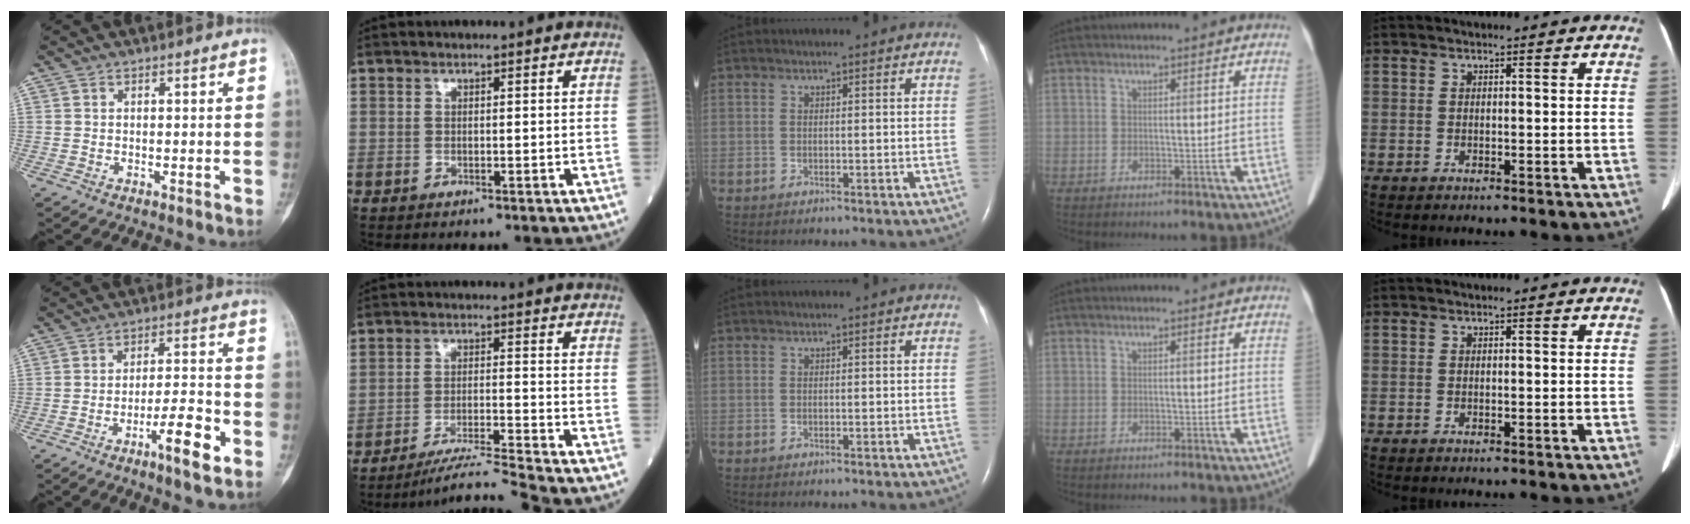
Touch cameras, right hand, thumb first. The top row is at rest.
{"thumb": {"total": 8.9, "force": [-4.3, 1.7, 7.6], "torque": [-0.123, 0.025, -0.068]}, "index": {"total": 7.5, "force": [-6.8, -2.7, 1.9], "torque": [-0.031, -0.018, -0.121]}}